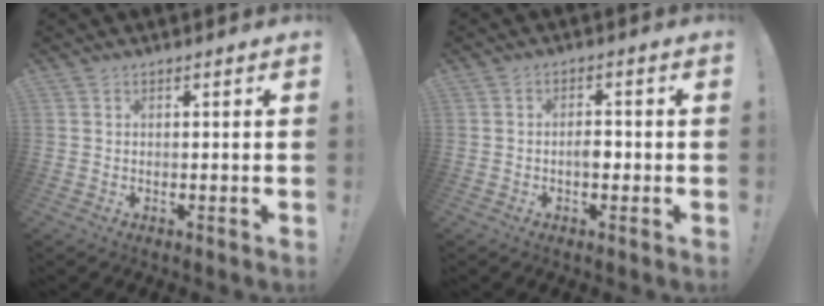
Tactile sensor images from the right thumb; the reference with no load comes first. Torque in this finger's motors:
{"motor_torque": [0.40, 0.20, 0.27, -0.34, 0.00]}